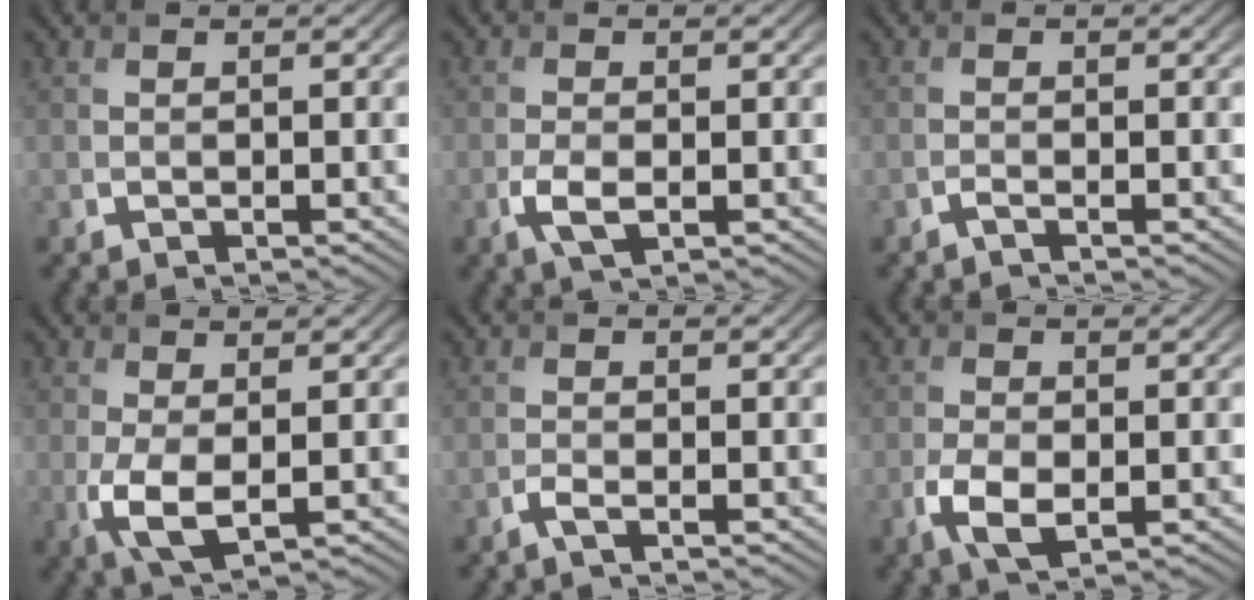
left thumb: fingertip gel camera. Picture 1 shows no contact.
{"total": 2.9, "force": [-1.0, 1.3, 2.4], "torque": [-0.060, -0.006, -0.022]}
{"total": 0.9, "force": [-0.6, 0.0, 0.6], "torque": [-0.013, -0.001, -0.015]}
{"total": 4.5, "force": [-0.4, 1.9, 4.1], "torque": [-0.103, -0.010, -0.006]}
{"total": 1.3, "force": [-0.8, 0.1, 1.0], "torque": [-0.023, 0.003, -0.021]}
{"total": 4.5, "force": [-1.5, 2.2, 3.6], "torque": [-0.083, -0.006, -0.029]}